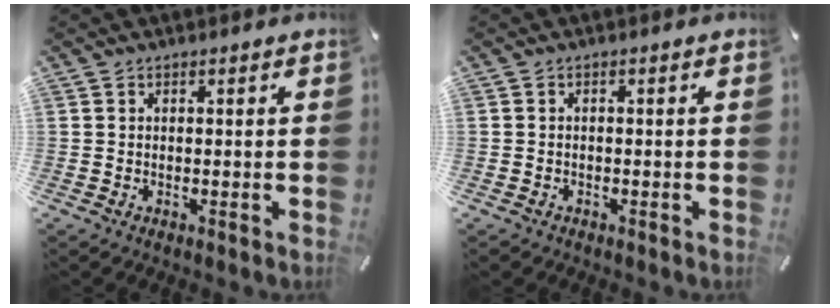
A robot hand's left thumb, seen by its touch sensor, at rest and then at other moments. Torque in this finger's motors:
{"motor_torque": [0.08, -0.12, -0.19, 0.17, -0.01]}